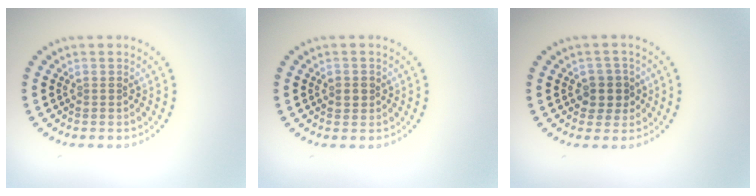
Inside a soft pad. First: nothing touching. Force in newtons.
{"total": 1.2, "press": 1.2, "slide": 0.4}
{"total": 2.5, "press": 2.2, "slide": 1.0}